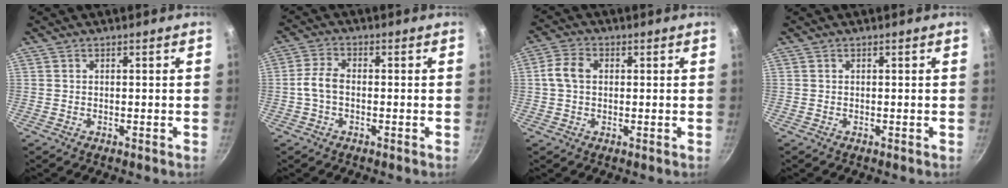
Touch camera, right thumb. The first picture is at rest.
{"total": 4.5, "force": [-0.7, 2.7, 3.5], "torque": [-0.074, 0.015, -0.019]}
{"total": 5.2, "force": [0.6, 3.7, 3.6], "torque": [-0.074, 0.014, 0.007]}
{"total": 0.0}